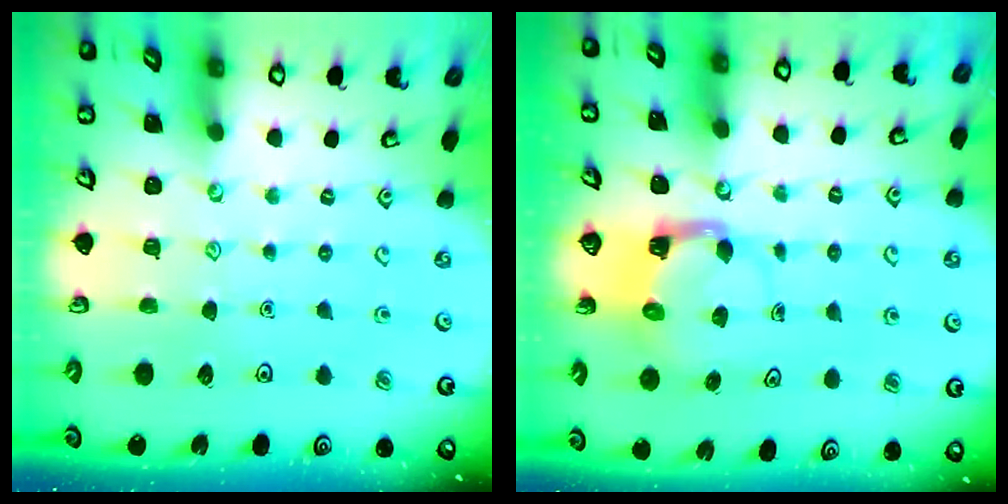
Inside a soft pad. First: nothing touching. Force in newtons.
{"total": 4.0, "press": 3.9, "slide": 0.6}